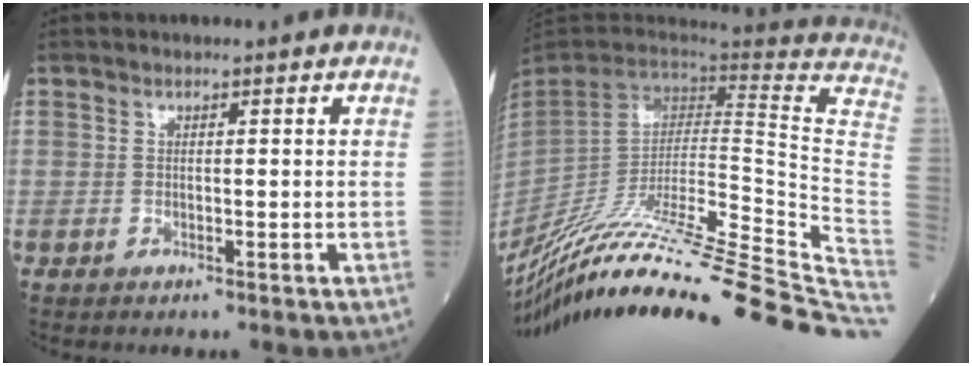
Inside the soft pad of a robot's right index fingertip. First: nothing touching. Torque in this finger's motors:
{"motor_torque": [-1.01, -1.12, 0.78, 0.21]}